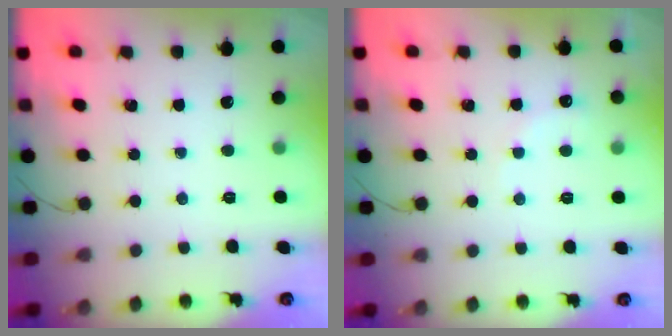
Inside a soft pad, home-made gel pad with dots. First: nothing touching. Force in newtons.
{"total": 6.5, "press": 6.3, "slide": 1.6}